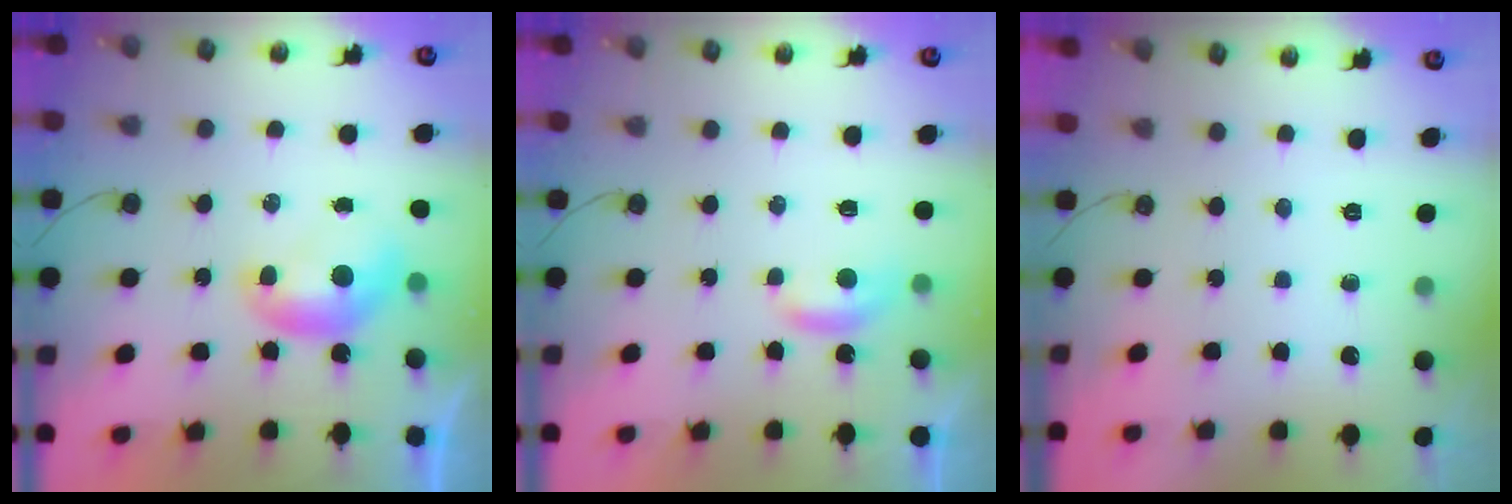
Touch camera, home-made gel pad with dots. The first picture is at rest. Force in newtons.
{"total": 2.0, "press": 2.0, "slide": 0.4}
{"total": 0.0}